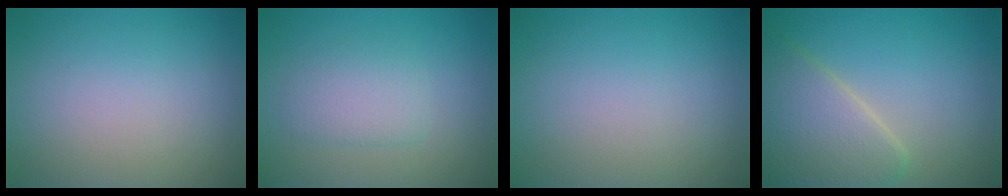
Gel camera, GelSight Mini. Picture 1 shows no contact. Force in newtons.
{"total": 2.4, "press": 2.4, "slide": 0.4}
{"total": 0.0}
{"total": 5.8, "press": 5.7, "slide": 0.3}